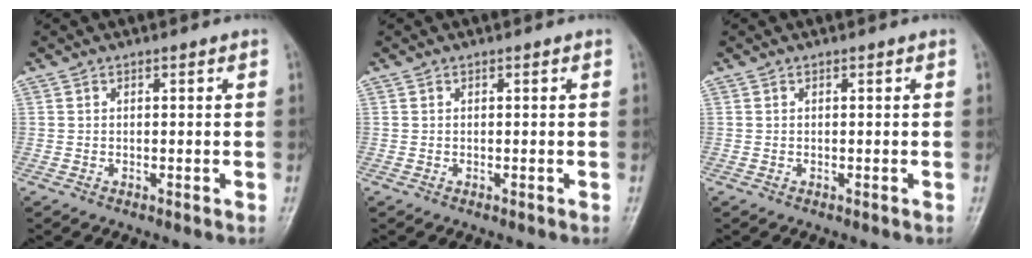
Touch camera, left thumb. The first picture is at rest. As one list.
[{"total": 0.0}, {"total": 0.0}]